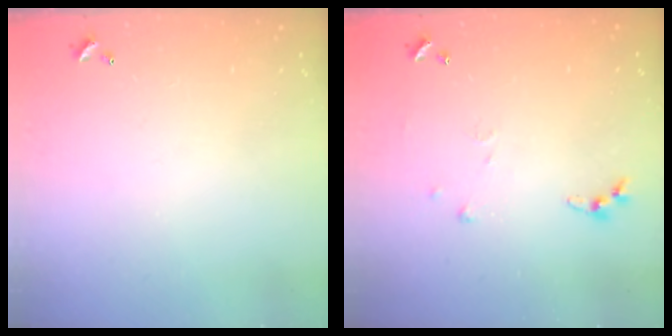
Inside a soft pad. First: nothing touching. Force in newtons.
{"total": 5.1, "press": 5.0, "slide": 0.8}